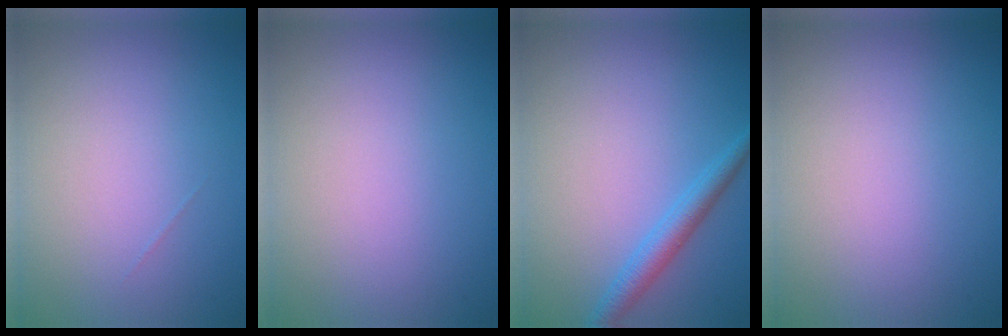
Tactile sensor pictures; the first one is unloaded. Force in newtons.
{"total": 0.0}
{"total": 2.2, "press": 2.2, "slide": 0.1}
{"total": 0.0}